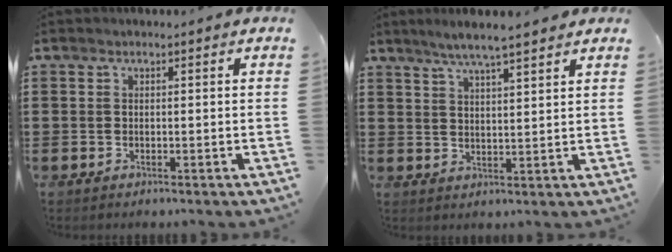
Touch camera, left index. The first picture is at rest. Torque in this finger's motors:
{"motor_torque": [1.07, 1.06, 0.70, 0.18]}